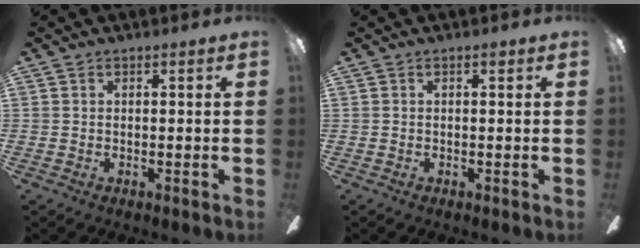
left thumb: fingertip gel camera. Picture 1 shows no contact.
{"total": 0.6, "force": [0.4, 0.2, 0.4], "torque": [-0.008, 0.004, 0.006]}